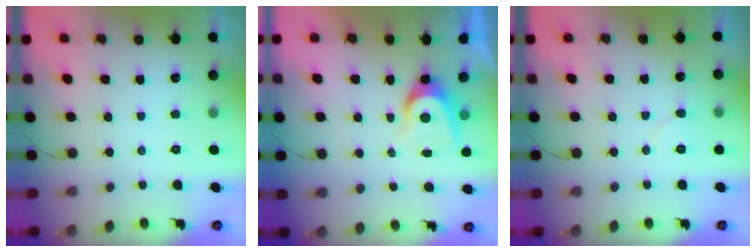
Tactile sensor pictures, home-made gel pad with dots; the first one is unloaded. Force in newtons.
{"total": 6.3, "press": 6.3, "slide": 0.4}
{"total": 4.4, "press": 4.3, "slide": 0.5}